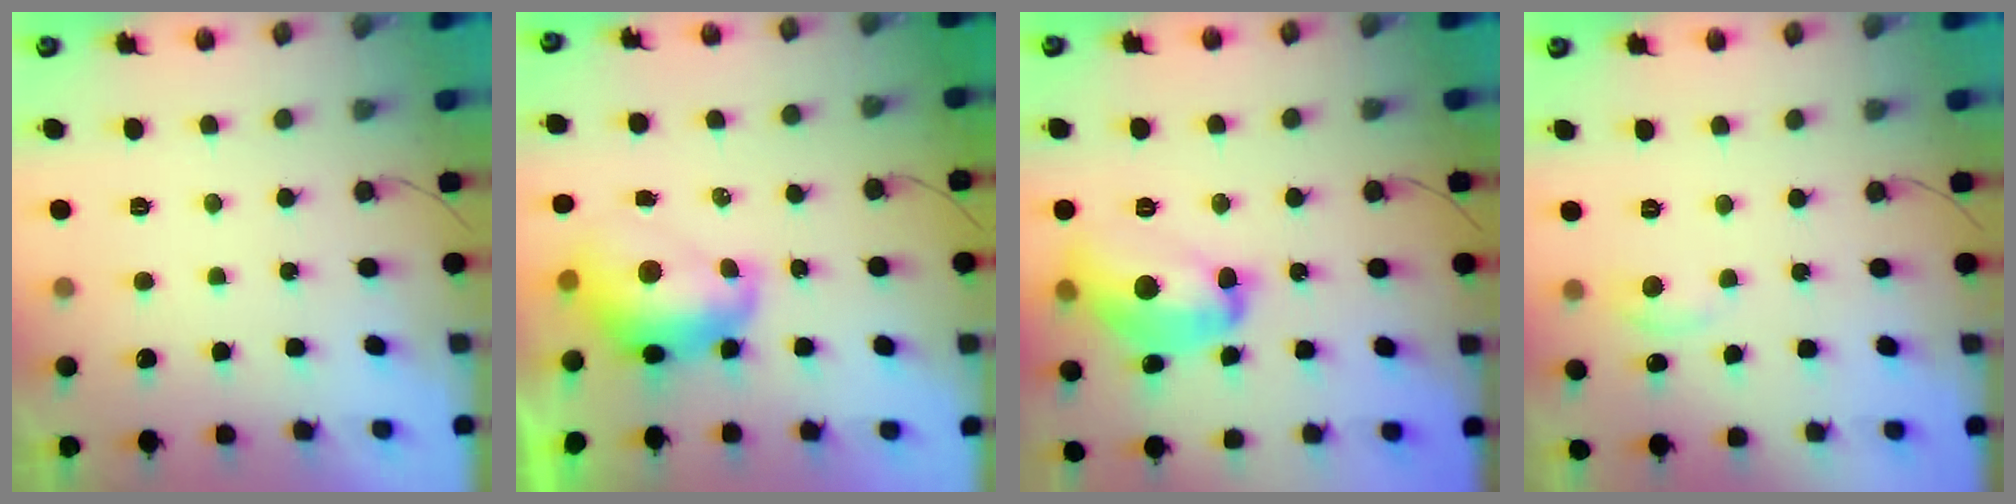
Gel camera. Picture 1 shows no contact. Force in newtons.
{"total": 9.6, "press": 9.5, "slide": 0.9}
{"total": 15.0, "press": 14.9, "slide": 0.9}
{"total": 3.5, "press": 3.5, "slide": 0.5}